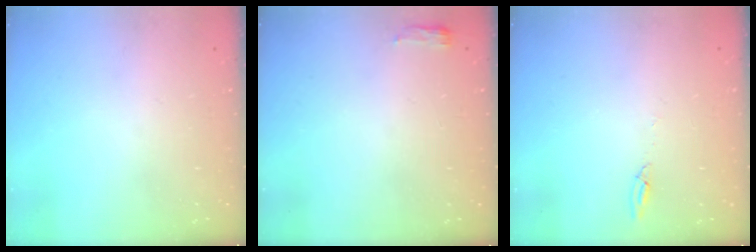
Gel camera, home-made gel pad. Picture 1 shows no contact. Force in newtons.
{"total": 3.3, "press": 3.2, "slide": 1.0}
{"total": 3.5, "press": 3.5, "slide": 0.4}